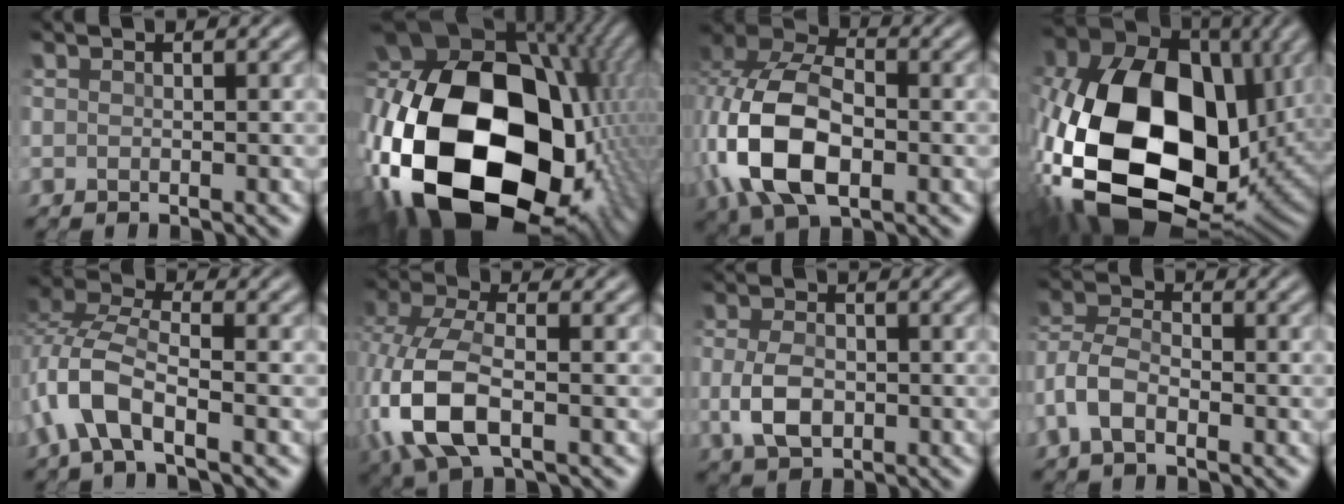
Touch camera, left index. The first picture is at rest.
{"total": 22.2, "force": [-3.6, 14.1, 16.8], "torque": [-0.373, -0.031, -0.031]}
{"total": 11.3, "force": [-2.1, 6.9, 8.7], "torque": [-0.215, -0.007, -0.048]}
{"total": 20.2, "force": [-1.8, 13.4, 15.0], "torque": [-0.343, -0.029, -0.023]}
{"total": 5.5, "force": [-2.5, 2.1, 4.5], "torque": [-0.103, 0.010, -0.058]}
{"total": 9.0, "force": [-2.3, 4.8, 7.3], "torque": [-0.191, -0.006, -0.049]}
{"total": 3.8, "force": [-0.6, 2.3, 3.0], "torque": [-0.075, -0.002, -0.011]}
{"total": 4.3, "force": [-2.0, 2.3, 3.1], "torque": [-0.076, 0.011, -0.045]}